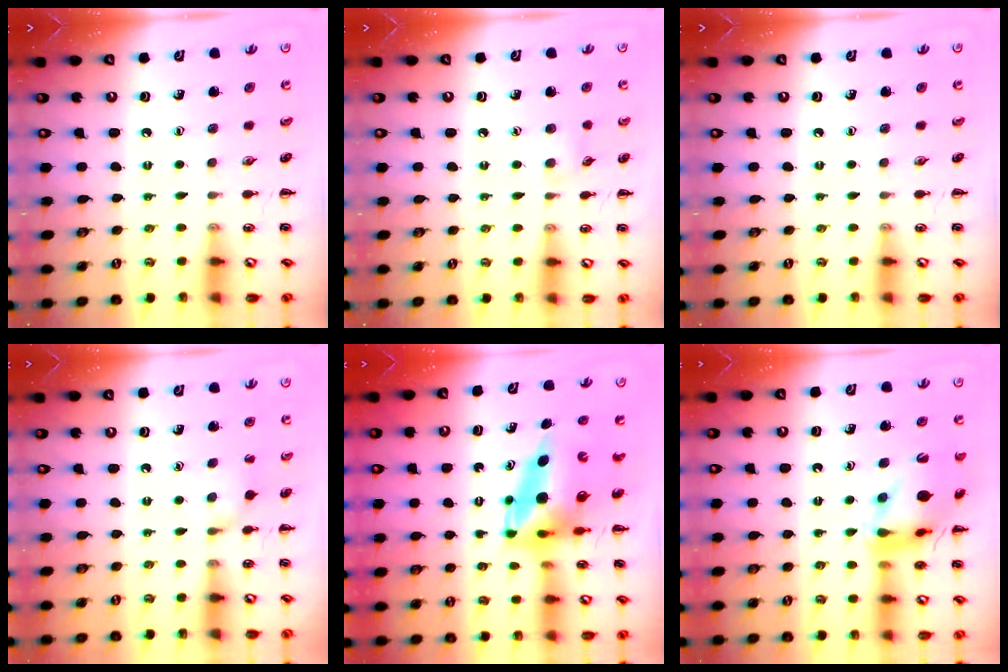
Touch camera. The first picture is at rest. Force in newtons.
{"total": 4.8, "press": 4.4, "slide": 1.7}
{"total": 0.0}
{"total": 5.5, "press": 5.2, "slide": 1.7}
{"total": 8.8, "press": 8.3, "slide": 2.9}
{"total": 14.9, "press": 14.8, "slide": 1.7}